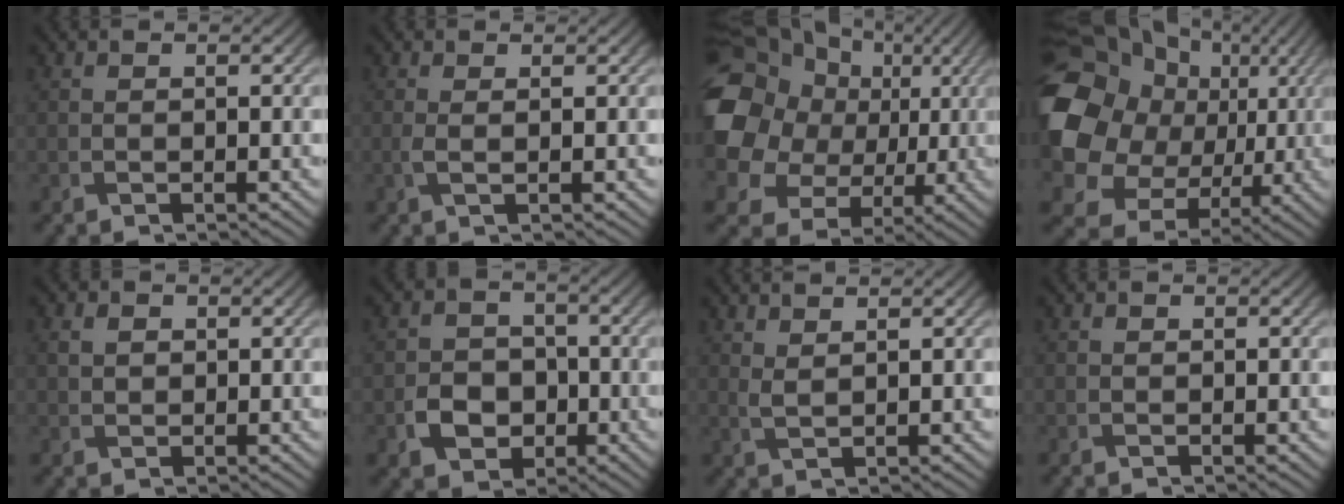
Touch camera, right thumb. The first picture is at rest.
{"total": 1.2, "force": [0.0, 0.1, 1.2], "torque": [-0.030, 0.003, -0.001]}
{"total": 19.3, "force": [3.6, 15.9, 10.2], "torque": [-0.268, 0.010, 0.077]}
{"total": 20.2, "force": [1.9, 16.9, 10.9], "torque": [-0.253, -0.027, 0.046]}
{"total": 1.9, "force": [0.4, 1.5, 1.1], "torque": [-0.030, 0.001, 0.008]}
{"total": 5.0, "force": [-1.8, 4.0, 2.4], "torque": [-0.043, -0.003, -0.037]}
{"total": 1.5, "force": [1.1, 0.2, 1.0], "torque": [-0.031, -0.001, 0.028]}
{"total": 0.0}